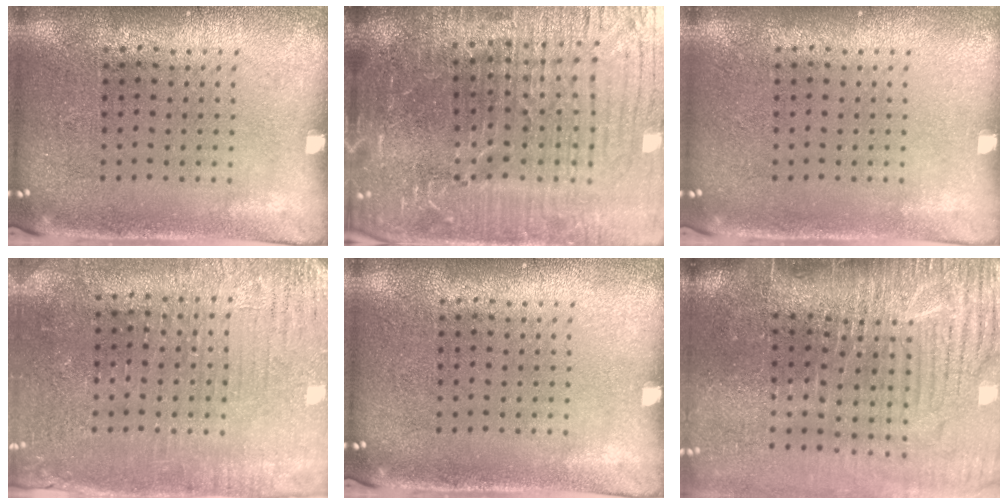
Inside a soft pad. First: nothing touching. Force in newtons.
{"total": 7.1, "press": 6.2, "slide": 3.6}
{"total": 0.0}
{"total": 3.0, "press": 2.9, "slide": 0.7}
{"total": 0.0}
{"total": 5.0, "press": 4.2, "slide": 2.8}